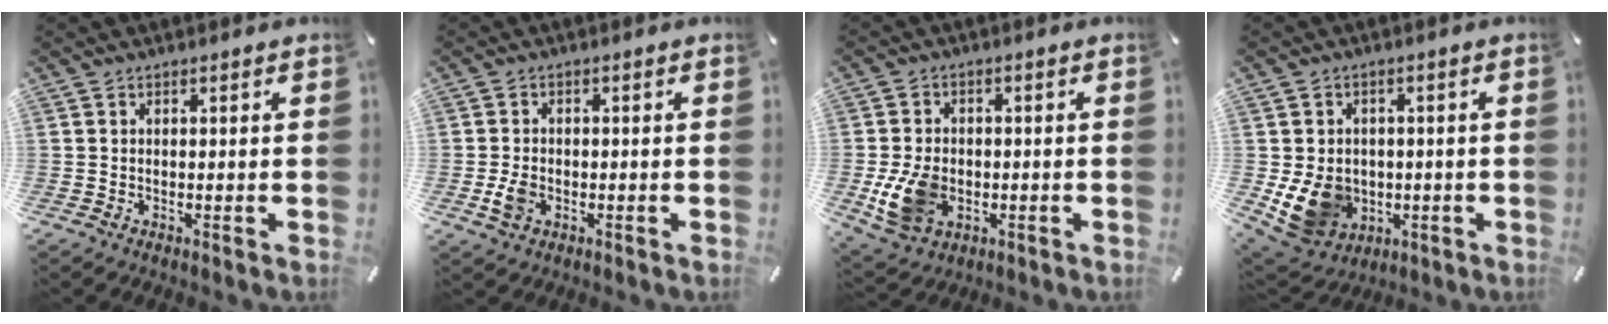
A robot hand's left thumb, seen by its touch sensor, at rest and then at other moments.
{"total": 4.0, "force": [-1.0, 3.0, 2.5], "torque": [-0.054, -0.005, -0.023]}
{"total": 10.0, "force": [-2.1, 7.5, 6.3], "torque": [-0.139, 0.005, -0.035]}
{"total": 10.5, "force": [-1.2, 9.2, 4.9], "torque": [-0.115, -0.004, -0.019]}